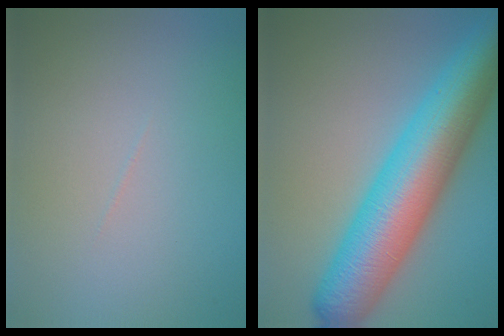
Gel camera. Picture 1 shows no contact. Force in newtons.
{"total": 11.6, "press": 11.6, "slide": 0.1}